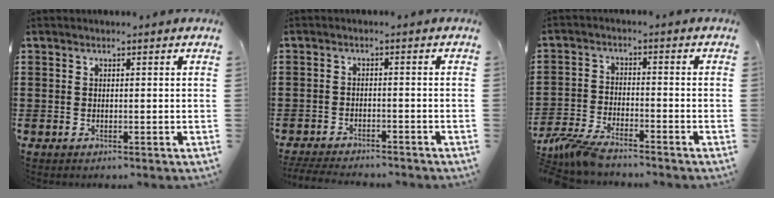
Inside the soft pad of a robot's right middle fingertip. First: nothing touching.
{"total": 3.1, "force": [-3.1, 0.2, 0.5], "torque": [-0.018, -0.004, -0.066]}
{"total": 5.1, "force": [-4.8, 0.4, 1.8], "torque": [-0.059, -0.014, -0.099]}